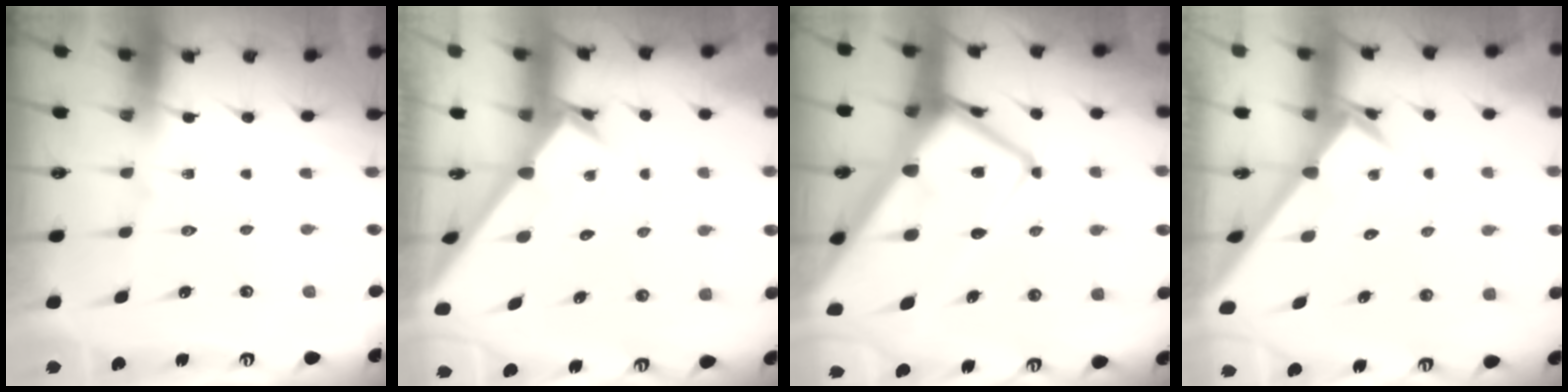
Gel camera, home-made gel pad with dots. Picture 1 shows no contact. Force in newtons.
{"total": 1.4, "press": 1.4, "slide": 0.1}
{"total": 18.0, "press": 17.9, "slide": 1.6}
{"total": 2.8, "press": 2.8, "slide": 0.2}